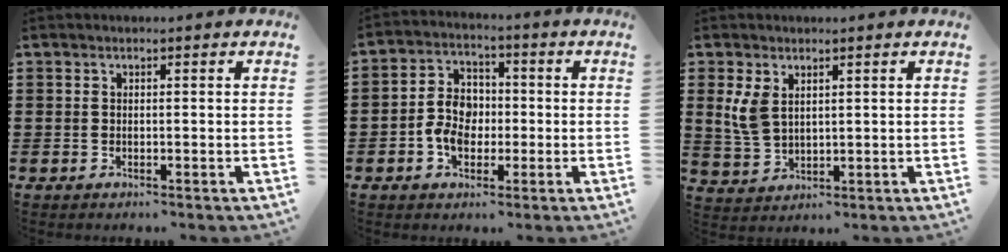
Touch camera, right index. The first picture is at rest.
{"total": 6.3, "force": [-1.3, 4.8, 3.8], "torque": [-0.085, 0.003, -0.029]}
{"total": 4.3, "force": [1.8, 2.6, 2.9], "torque": [-0.071, 0.005, 0.031]}